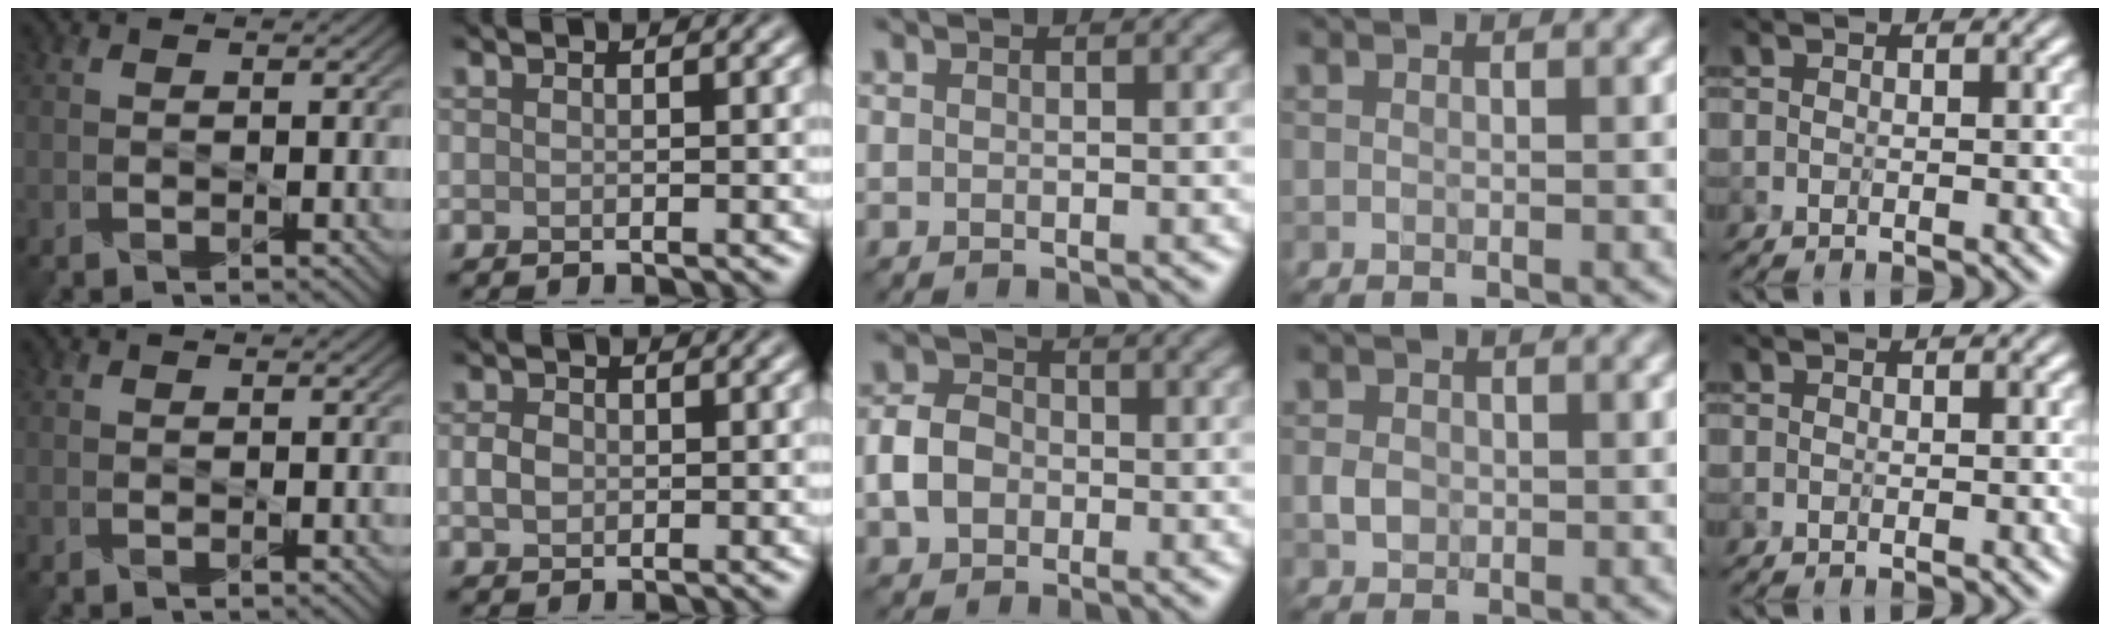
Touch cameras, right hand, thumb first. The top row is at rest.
{"index": {"total": 1.6, "force": [0.0, 1.3, 1.0], "torque": [-0.020, 0.001, -0.005]}, "middle": {"total": 3.8, "force": [-0.9, 3.0, 2.1], "torque": [-0.044, 0.006, -0.021]}, "ring": {"total": 1.5, "force": [-0.3, 1.3, 0.7], "torque": [-0.013, -0.001, -0.009]}}